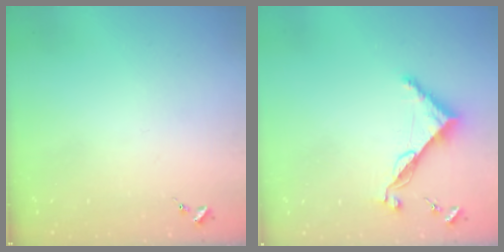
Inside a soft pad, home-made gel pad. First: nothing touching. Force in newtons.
{"total": 9.0, "press": 9.0, "slide": 0.6}